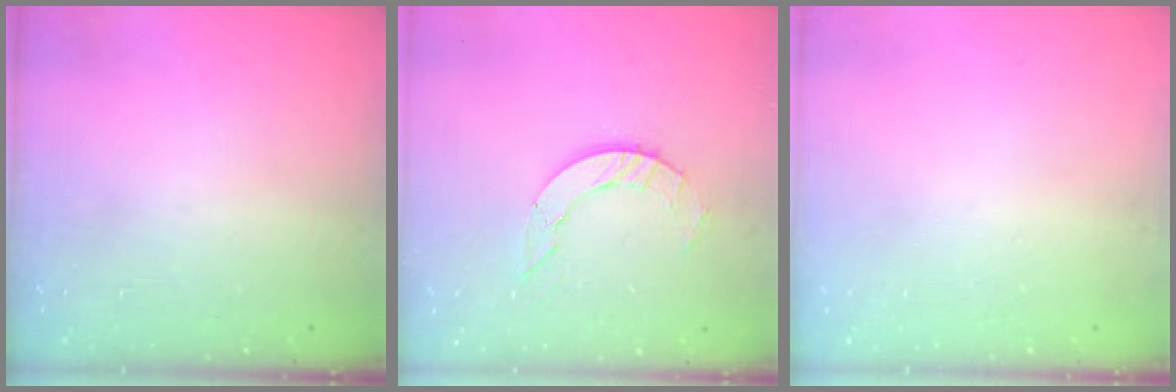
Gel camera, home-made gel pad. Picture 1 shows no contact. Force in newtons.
{"total": 7.1, "press": 7.0, "slide": 0.7}
{"total": 0.0}